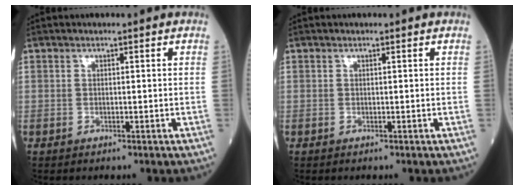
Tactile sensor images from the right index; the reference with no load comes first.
{"total": 0.0}